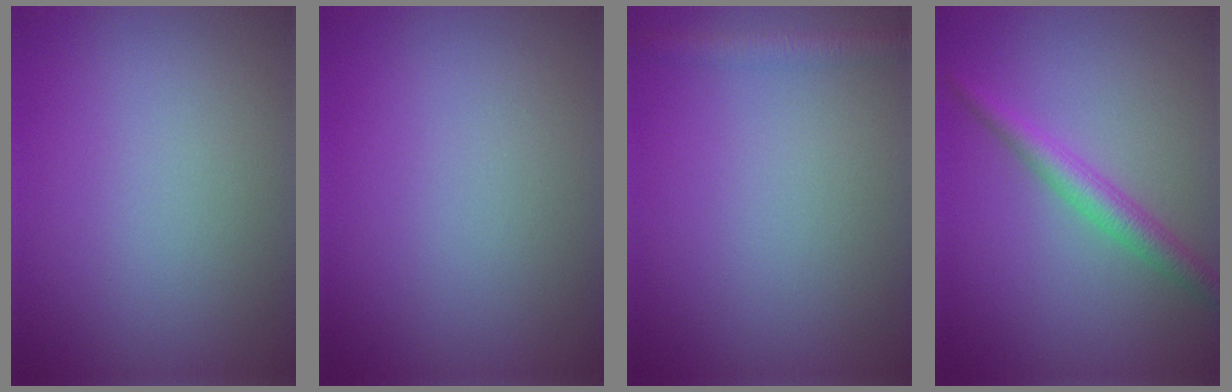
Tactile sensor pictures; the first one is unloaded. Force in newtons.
{"total": 0.0}
{"total": 2.1, "press": 2.1, "slide": 0.1}
{"total": 2.9, "press": 2.9, "slide": 0.0}